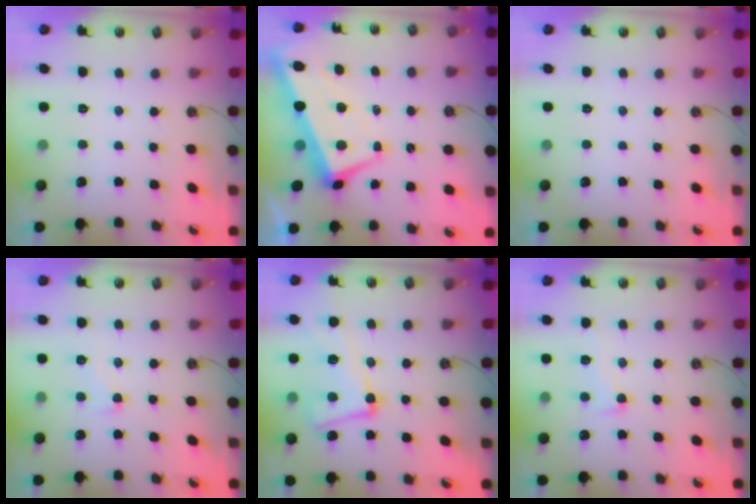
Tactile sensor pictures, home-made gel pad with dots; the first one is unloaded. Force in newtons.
{"total": 1.6, "press": 0.9, "slide": 1.3}
{"total": 0.0}
{"total": 1.8, "press": 1.4, "slide": 1.1}
{"total": 9.4, "press": 9.2, "slide": 2.1}
{"total": 3.4, "press": 3.2, "slide": 1.1}